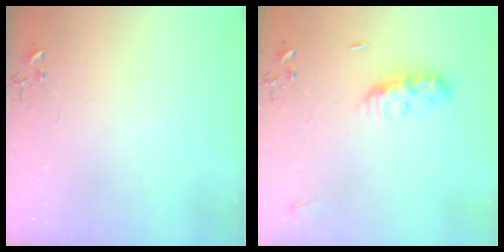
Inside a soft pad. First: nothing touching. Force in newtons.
{"total": 8.7, "press": 8.7, "slide": 0.4}